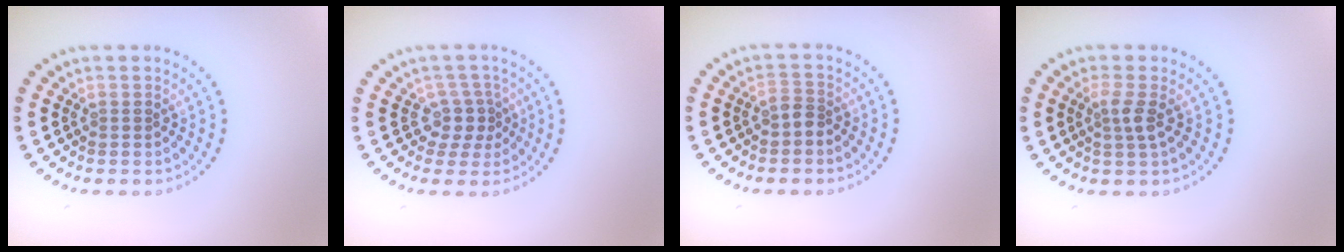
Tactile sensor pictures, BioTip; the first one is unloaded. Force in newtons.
{"total": 2.3, "press": 1.7, "slide": 1.6}
{"total": 1.5, "press": 1.2, "slide": 0.9}
{"total": 1.9, "press": 1.4, "slide": 1.2}